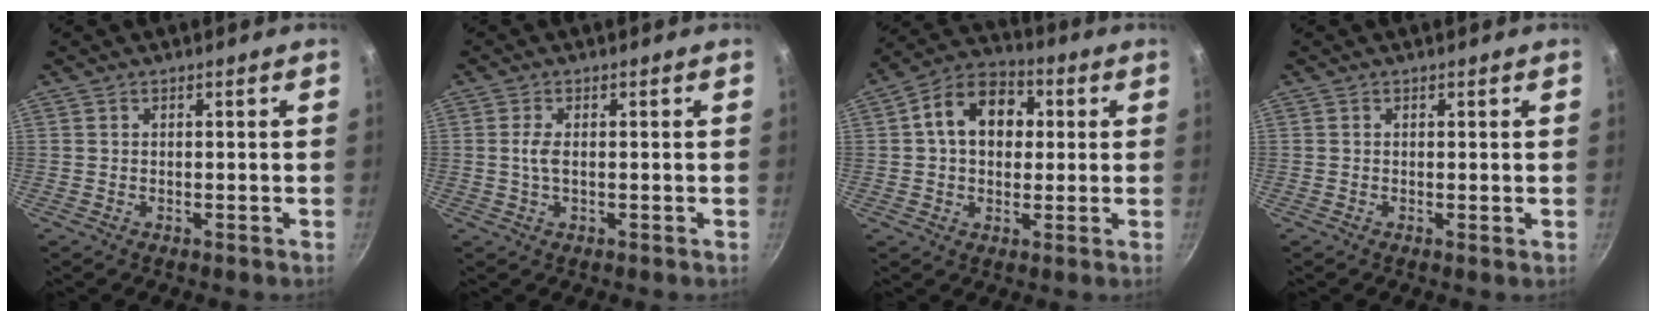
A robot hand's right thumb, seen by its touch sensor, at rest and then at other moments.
{"total": 2.7, "force": [0.1, 1.2, 2.4], "torque": [-0.054, 0.002, 0.001]}
{"total": 12.8, "force": [2.3, 9.3, 8.5], "torque": [-0.101, 0.022, 0.018]}
{"total": 0.0}